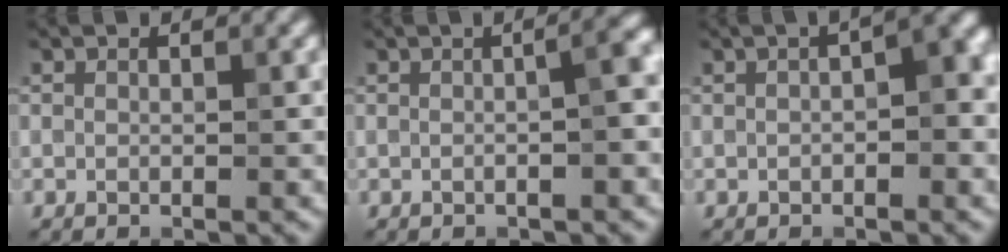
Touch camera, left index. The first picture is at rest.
{"total": 3.9, "force": [-0.1, 1.1, 3.7], "torque": [-0.032, 0.016, -0.003]}
{"total": 4.5, "force": [0.1, 1.4, 4.2], "torque": [-0.054, 0.013, 0.002]}